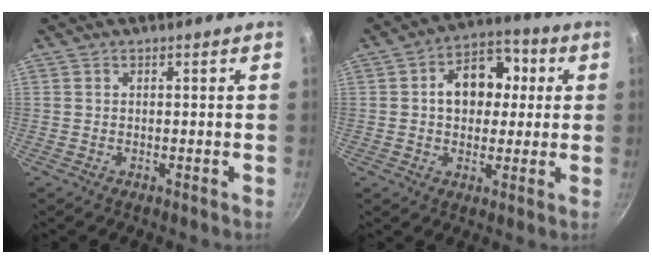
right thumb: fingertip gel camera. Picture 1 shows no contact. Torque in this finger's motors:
{"motor_torque": [1.36, 1.28, 0.64, -0.07, 0.06]}